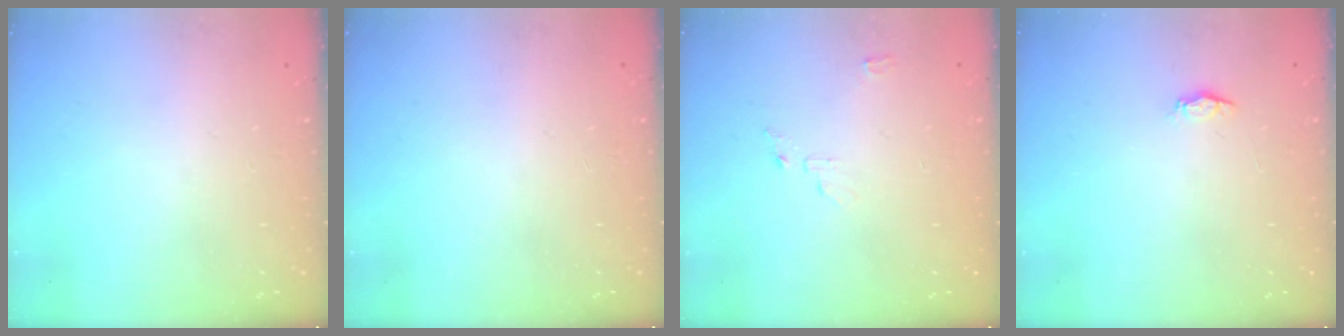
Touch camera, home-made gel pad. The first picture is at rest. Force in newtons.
{"total": 1.2, "press": 1.1, "slide": 0.2}
{"total": 4.7, "press": 4.6, "slide": 0.6}
{"total": 2.2, "press": 2.1, "slide": 0.3}